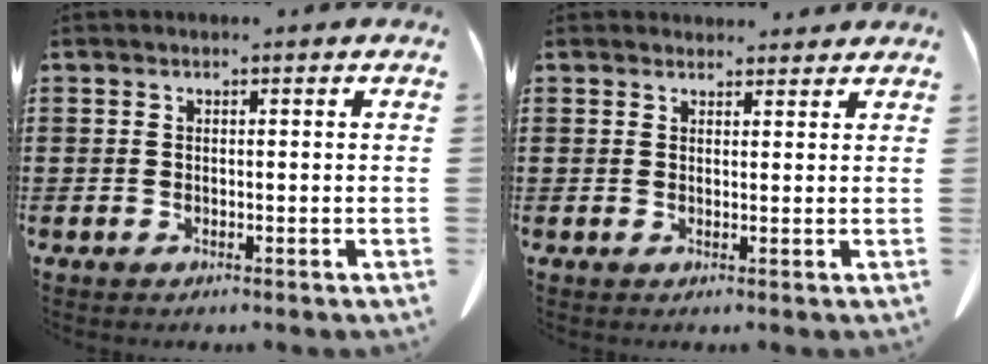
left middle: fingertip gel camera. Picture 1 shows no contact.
{"total": 1.8, "force": [1.7, 0.5, 0.1], "torque": [0.002, -0.001, 0.032]}